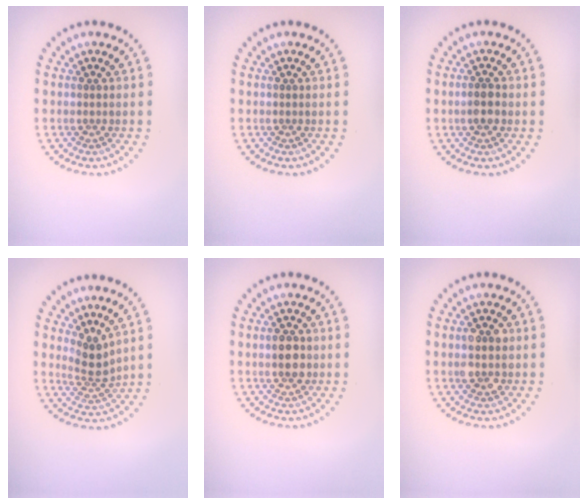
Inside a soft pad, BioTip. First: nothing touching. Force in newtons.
{"total": 0.0}
{"total": 1.7, "press": 1.6, "slide": 0.6}
{"total": 2.6, "press": 1.8, "slide": 1.8}
{"total": 2.5, "press": 2.5, "slide": 0.2}
{"total": 2.8, "press": 2.8, "slide": 0.3}